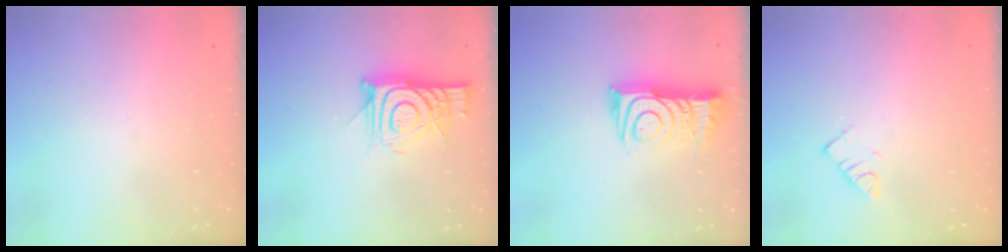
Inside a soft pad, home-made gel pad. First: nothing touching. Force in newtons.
{"total": 12.7, "press": 12.6, "slide": 1.1}
{"total": 12.6, "press": 12.5, "slide": 1.0}
{"total": 3.6, "press": 3.5, "slide": 0.3}